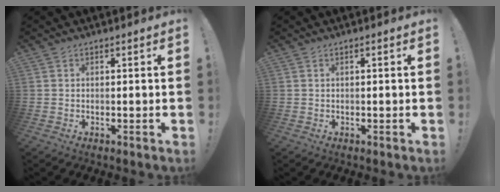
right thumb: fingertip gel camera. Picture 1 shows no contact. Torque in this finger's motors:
{"motor_torque": [0.05, 0.05, 0.15, -0.14, -0.06]}